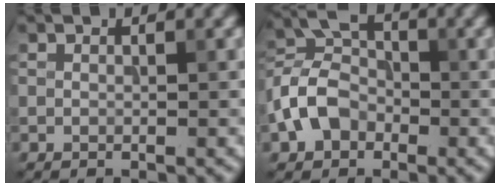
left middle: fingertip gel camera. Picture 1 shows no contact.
{"total": 5.5, "force": [-2.2, 4.0, 3.1], "torque": [-0.061, 0.011, -0.054]}